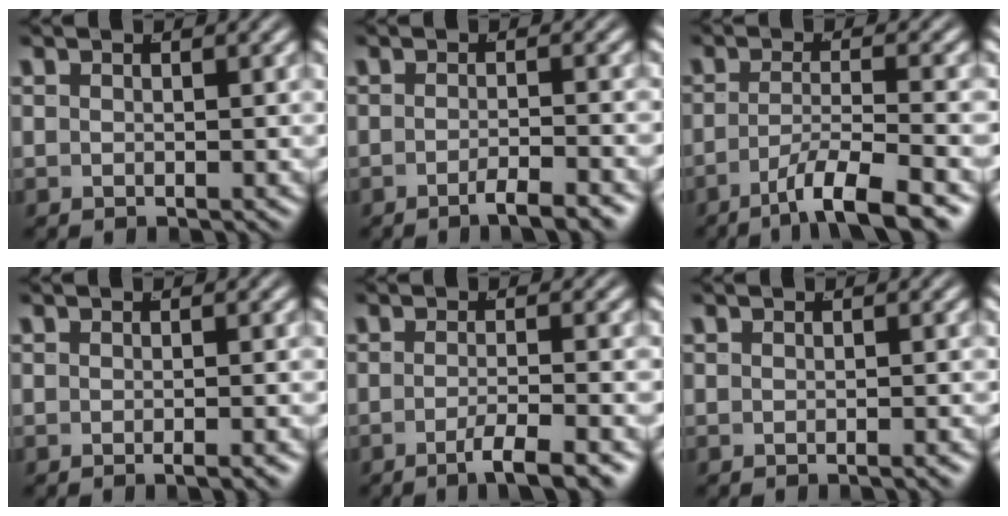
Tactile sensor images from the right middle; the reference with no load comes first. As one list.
[{"total": 2.9, "force": [-2.3, 0.0, 1.7], "torque": [-0.022, -0.001, -0.041]}, {"total": 6.2, "force": [-4.2, 0.9, 4.6], "torque": [-0.079, -0.022, -0.055]}, {"total": 1.2, "force": [-1.0, -0.2, 0.7], "torque": [-0.007, 0.005, -0.018]}, {"total": 4.1, "force": [-2.9, 0.2, 2.8], "torque": [-0.048, -0.011, -0.045]}, {"total": 0.7, "force": [-0.6, -0.3, 0.3], "torque": [-0.004, 0.004, -0.012]}]